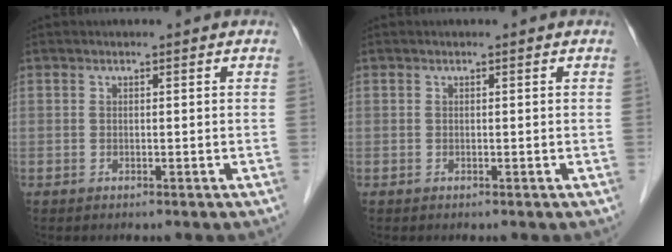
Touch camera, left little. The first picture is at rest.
{"total": 0.0}